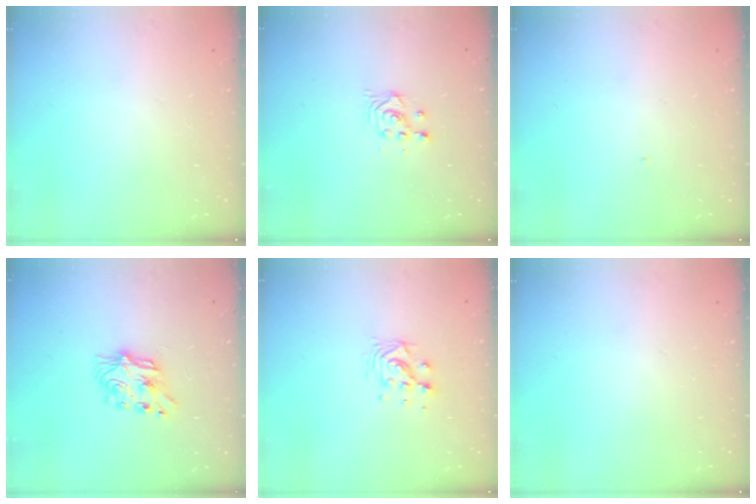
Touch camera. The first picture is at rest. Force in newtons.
{"total": 2.5, "press": 2.5, "slide": 0.2}
{"total": 0.0}
{"total": 8.1, "press": 8.1, "slide": 0.5}
{"total": 7.0, "press": 7.0, "slide": 0.2}
{"total": 0.0}